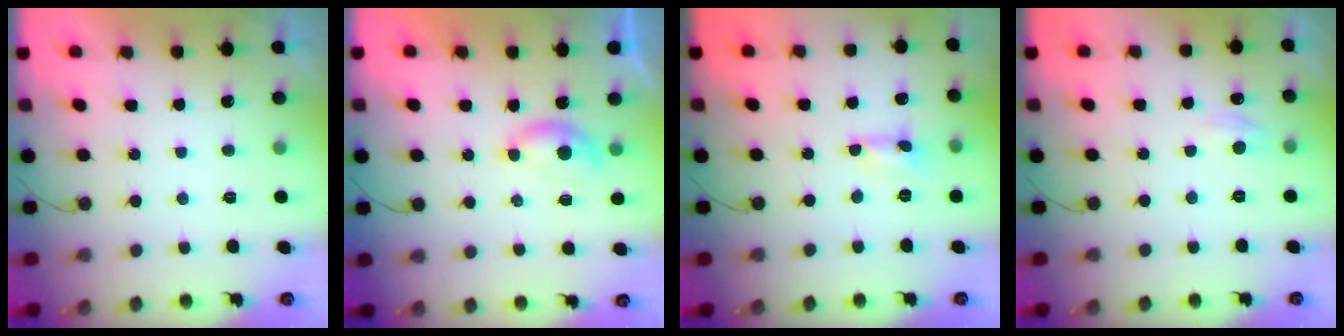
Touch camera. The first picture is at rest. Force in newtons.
{"total": 3.6, "press": 3.6, "slide": 0.5}
{"total": 0.0}
{"total": 5.5, "press": 5.5, "slide": 0.7}